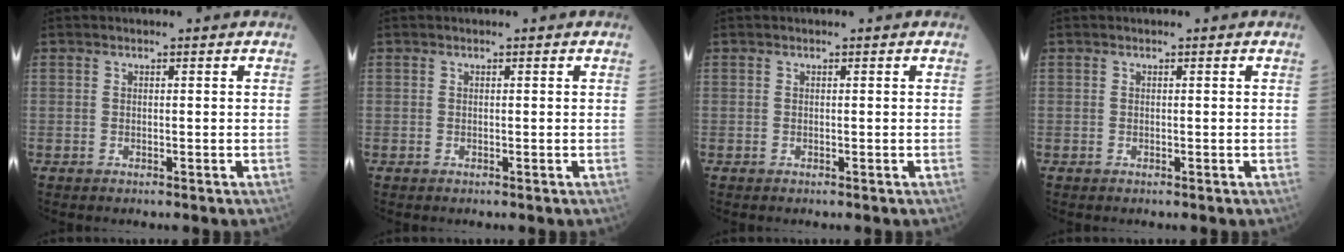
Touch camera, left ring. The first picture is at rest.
{"total": 0.0}
{"total": 0.0}
{"total": 0.0}